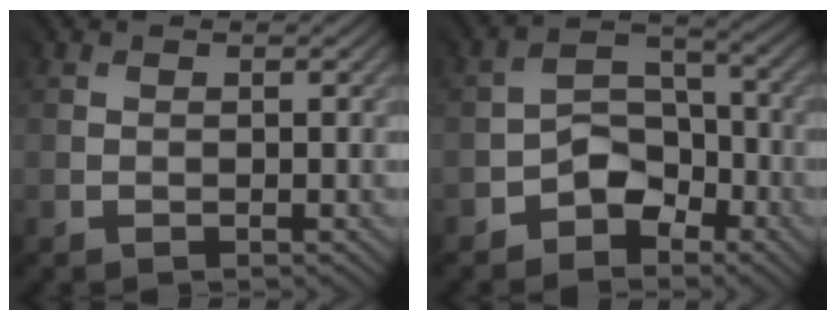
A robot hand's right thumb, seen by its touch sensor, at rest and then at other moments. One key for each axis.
{"total": 4.5, "fx": -3.1, "fy": 2.7, "fz": 1.7, "tx": -0.019, "ty": 0.010, "tz": -0.065}